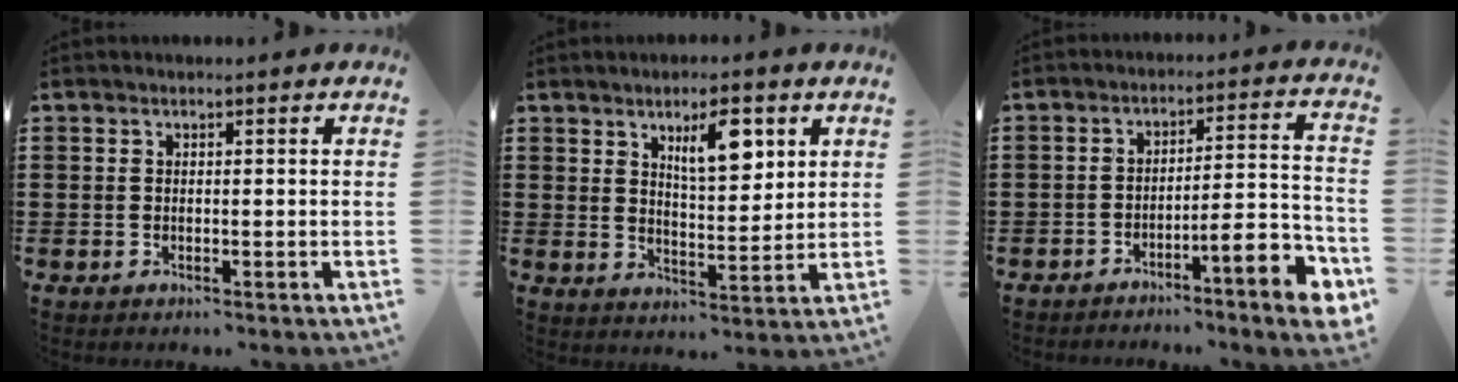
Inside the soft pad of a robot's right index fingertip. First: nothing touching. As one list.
[{"total": 7.4, "force": [3.5, 2.8, 5.9], "torque": [-0.093, -0.003, 0.053]}, {"total": 7.0, "force": [-4.6, 0.7, 5.2], "torque": [-0.077, -0.012, -0.087]}]